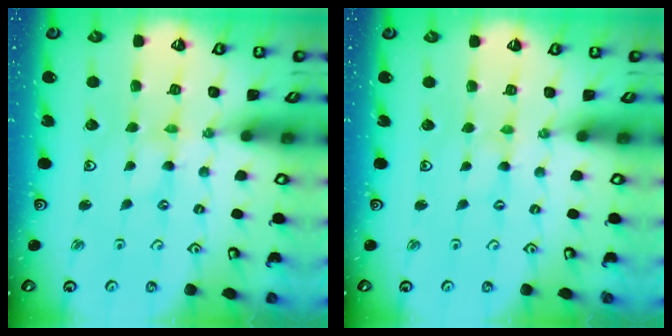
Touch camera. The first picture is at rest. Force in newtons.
{"total": 0.0}